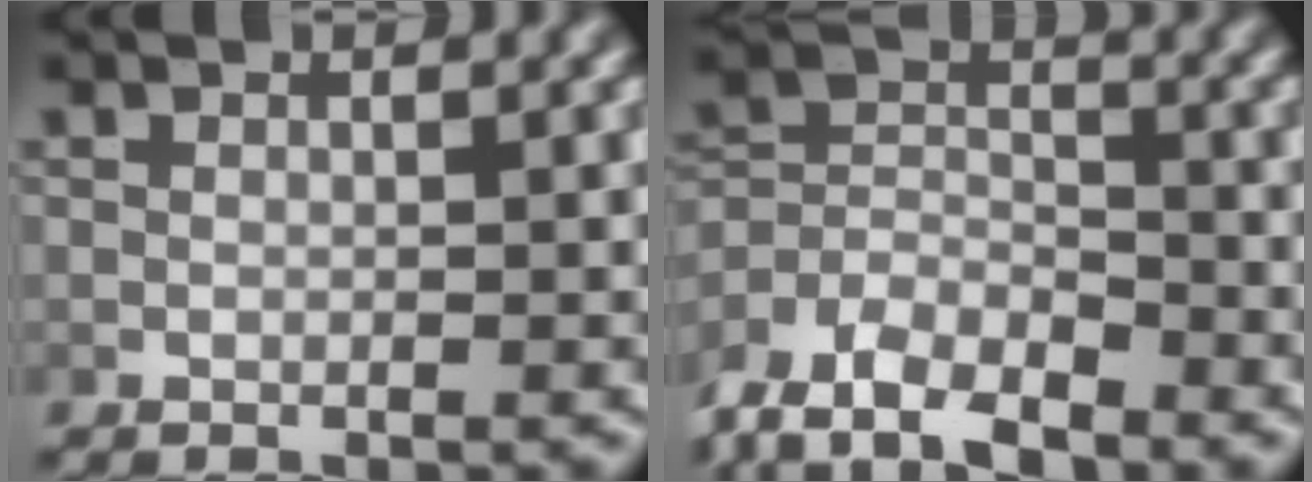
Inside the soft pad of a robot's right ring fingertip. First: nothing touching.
{"total": 6.6, "force": [-3.1, 4.7, 3.4], "torque": [-0.094, -0.032, -0.050]}